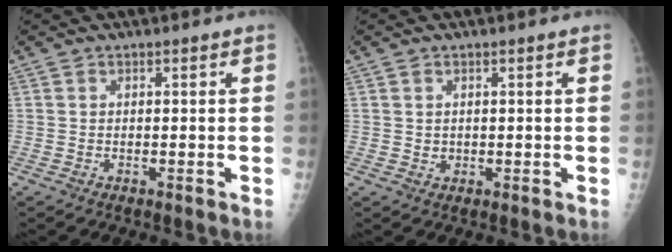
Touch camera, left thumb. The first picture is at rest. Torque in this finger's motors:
{"motor_torque": [-0.25, 0.15, 0.15, 0.09, -0.03]}